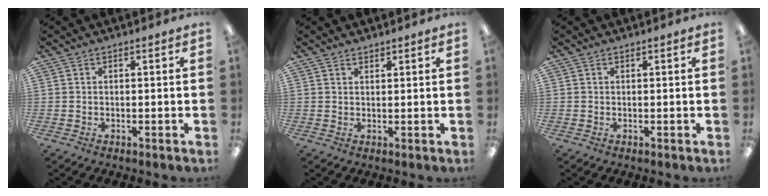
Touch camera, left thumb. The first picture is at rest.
{"total": 1.1, "force": [1.1, 0.2, 0.0], "torque": [-0.001, -0.002, 0.022]}
{"total": 0.0}